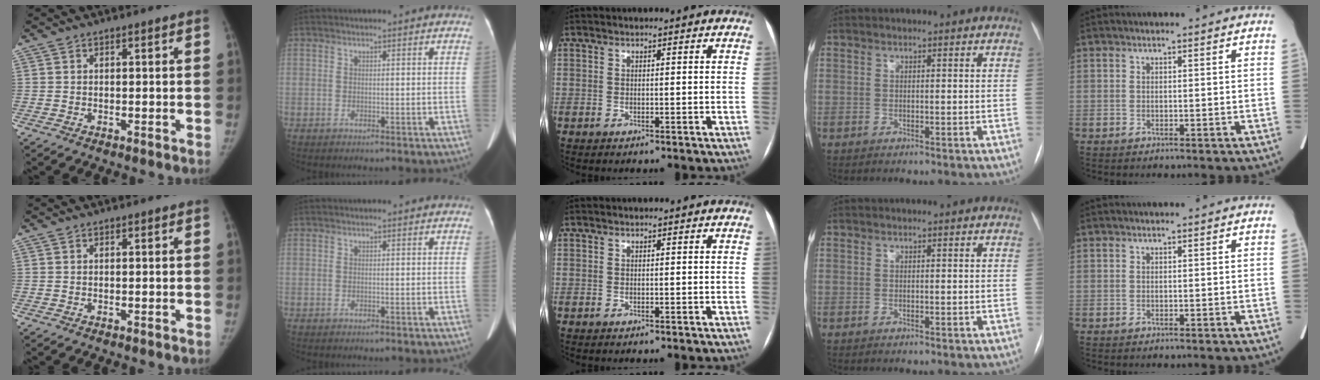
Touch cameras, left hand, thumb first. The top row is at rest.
{}